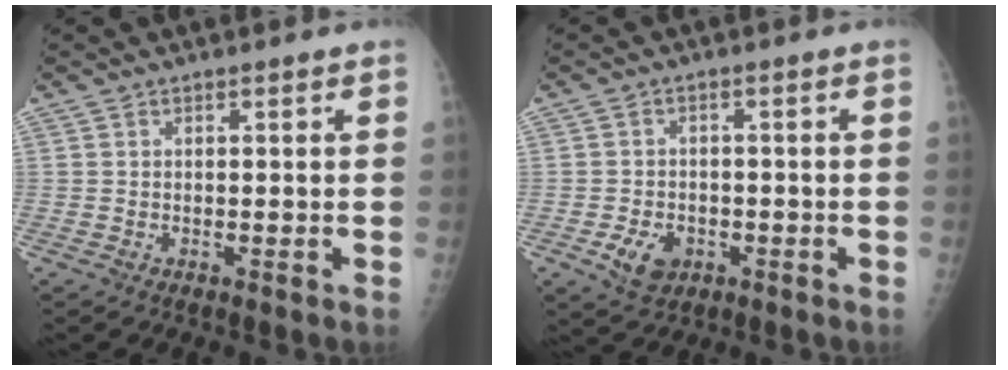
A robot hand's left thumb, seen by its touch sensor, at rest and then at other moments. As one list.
[{"total": 5.3, "force": [-2.1, 3.9, 2.9], "torque": [-0.041, 0.007, -0.026]}]